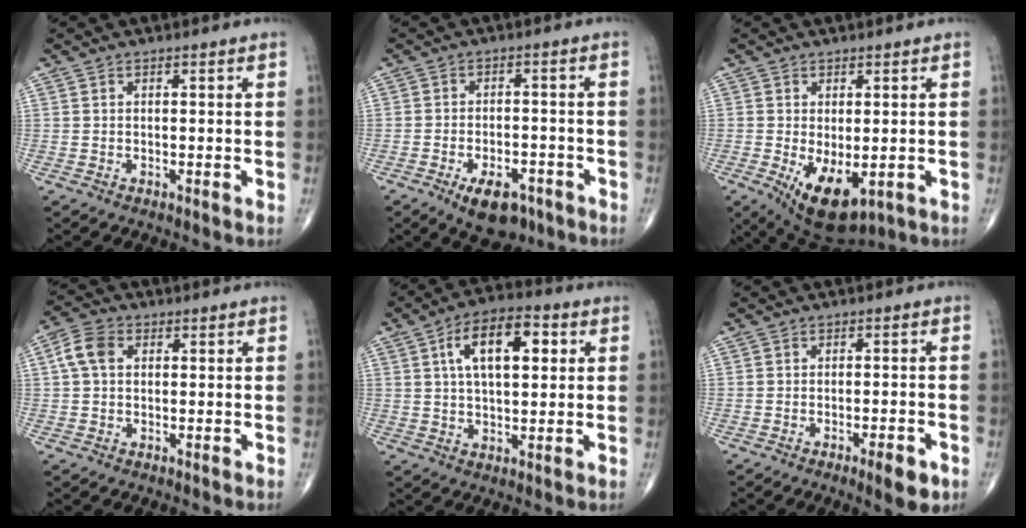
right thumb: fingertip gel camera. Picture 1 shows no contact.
{"total": 8.5, "force": [-4.9, 4.4, 5.4], "torque": [-0.071, 0.020, -0.070]}
{"total": 9.3, "force": [-2.5, 4.5, 7.8], "torque": [-0.118, -0.016, -0.023]}
{"total": 5.2, "force": [1.0, 3.7, 3.5], "torque": [-0.075, 0.015, 0.015]}
{"total": 12.7, "force": [3.6, 6.1, 10.5], "torque": [-0.152, 0.007, 0.053]}
{"total": 4.8, "force": [-2.4, 1.2, 3.9], "torque": [-0.051, 0.003, -0.030]}